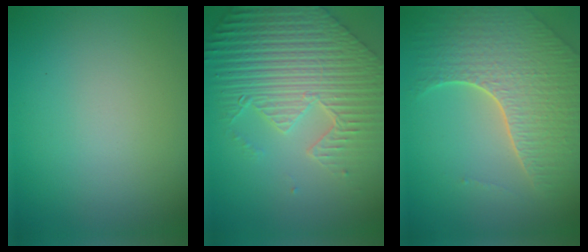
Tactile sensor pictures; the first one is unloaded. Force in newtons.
{"total": 9.2, "press": 6.5, "slide": 6.5}
{"total": 6.8, "press": 4.9, "slide": 4.7}